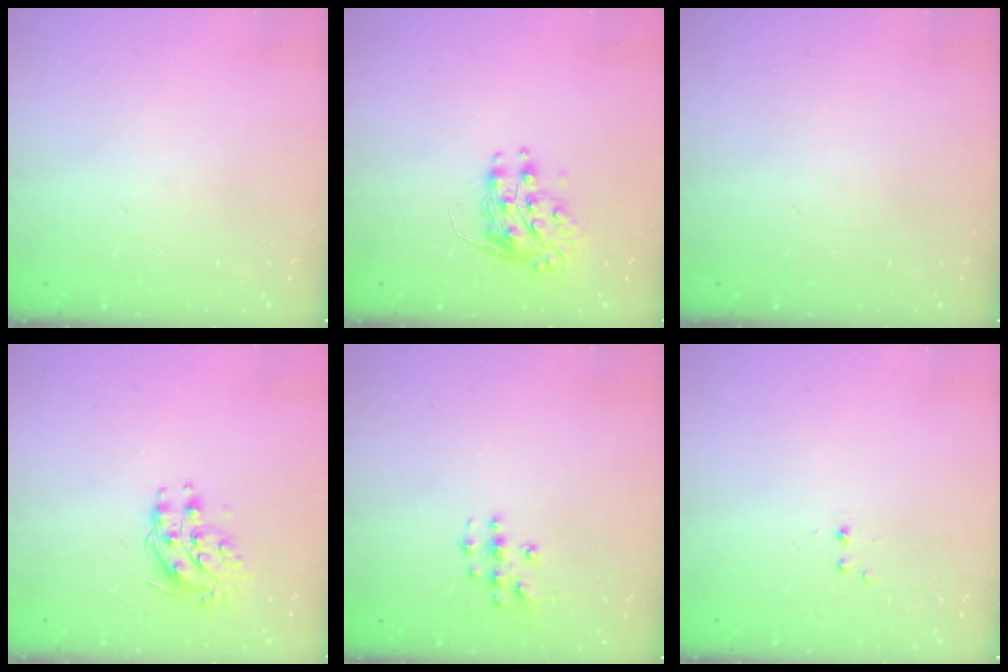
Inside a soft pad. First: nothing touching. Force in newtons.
{"total": 8.2, "press": 8.2, "slide": 0.3}
{"total": 0.0}
{"total": 9.0, "press": 9.0, "slide": 0.4}
{"total": 3.5, "press": 3.4, "slide": 0.2}
{"total": 2.2, "press": 1.9, "slide": 1.0}